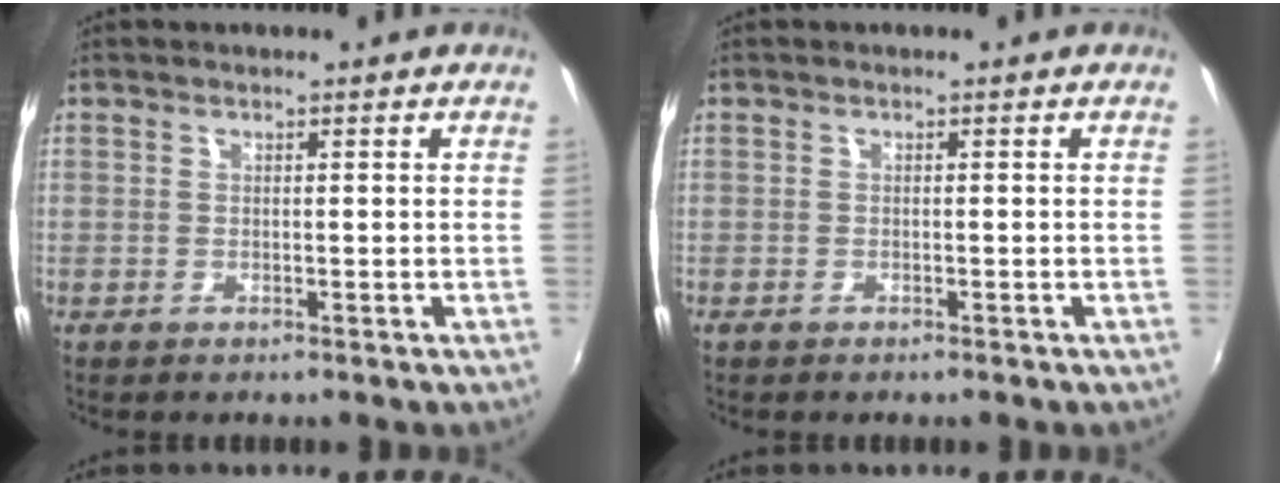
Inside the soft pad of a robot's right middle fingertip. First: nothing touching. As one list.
[{"total": 0.9, "force": [-0.7, 0.4, 0.4], "torque": [-0.009, -0.003, -0.014]}]